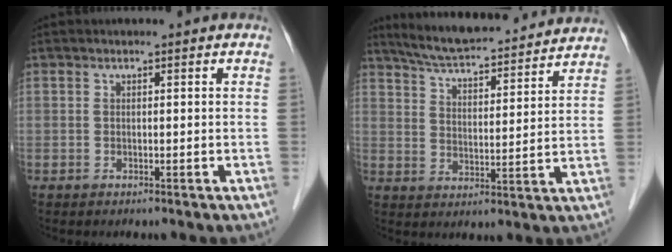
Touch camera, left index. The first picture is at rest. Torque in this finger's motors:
{"motor_torque": [-0.50, -0.78, 0.40, 0.09]}